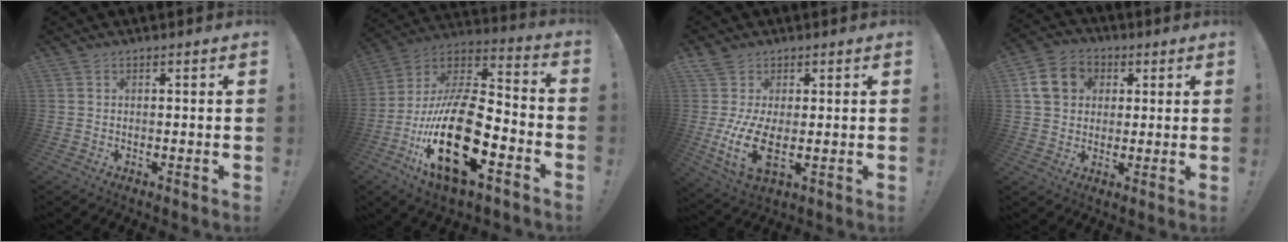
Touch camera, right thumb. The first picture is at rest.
{"total": 26.3, "force": [-8.9, 11.3, 22.0], "torque": [-0.432, 0.041, -0.148]}
{"total": 12.2, "force": [0.4, 6.5, 10.3], "torque": [-0.207, -0.018, 0.011]}
{"total": 12.2, "force": [3.0, 10.4, 5.6], "torque": [-0.078, 0.003, 0.065]}